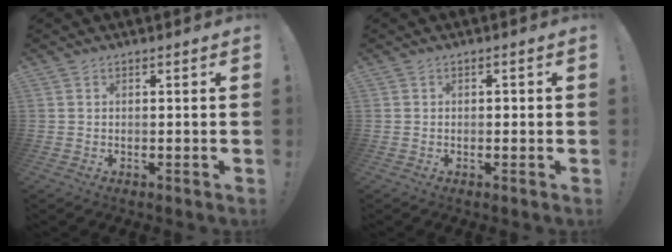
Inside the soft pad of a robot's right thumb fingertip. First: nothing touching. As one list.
[{"total": 0.8, "force": [-0.4, 0.7, 0.2], "torque": [-0.003, 0.002, -0.007]}]